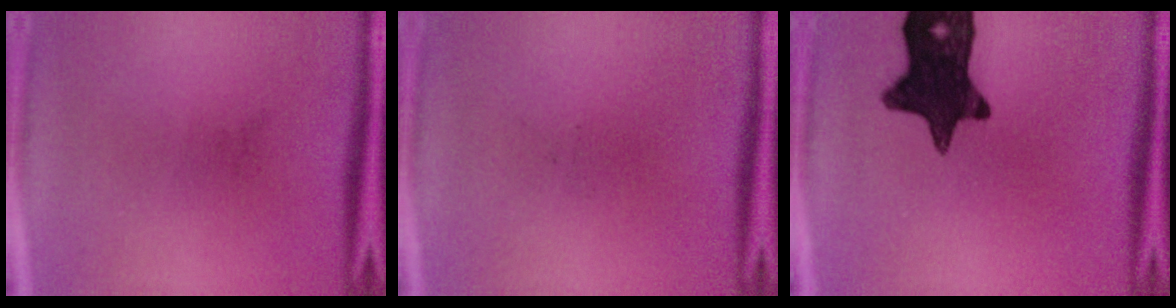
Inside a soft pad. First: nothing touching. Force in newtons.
{"total": 0.0}
{"total": 15.2}